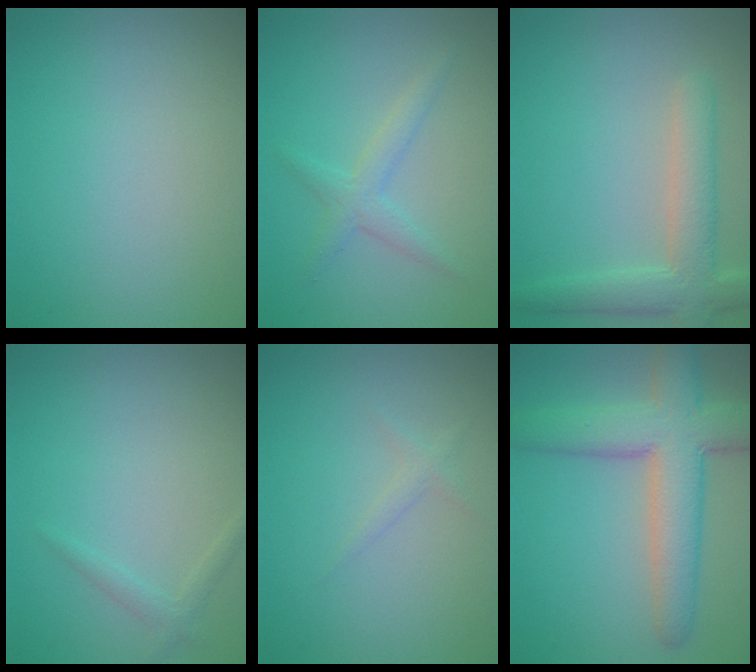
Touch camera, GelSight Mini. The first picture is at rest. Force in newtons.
{"total": 2.0, "press": 2.0, "slide": 0.1}
{"total": 4.3, "press": 4.3, "slide": 0.4}
{"total": 1.1, "press": 1.1, "slide": 0.1}
{"total": 0.8, "press": 0.8, "slide": 0.0}
{"total": 7.5, "press": 7.4, "slide": 0.3}